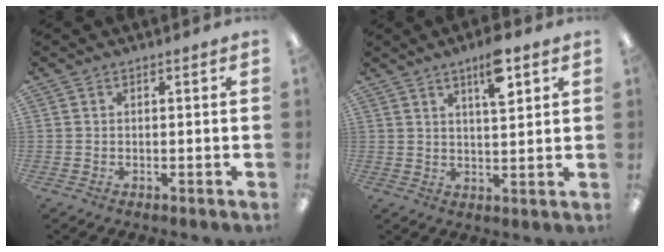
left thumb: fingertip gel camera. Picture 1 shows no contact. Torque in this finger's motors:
{"motor_torque": [0.06, 0.18, -0.21, 0.00, 0.05]}